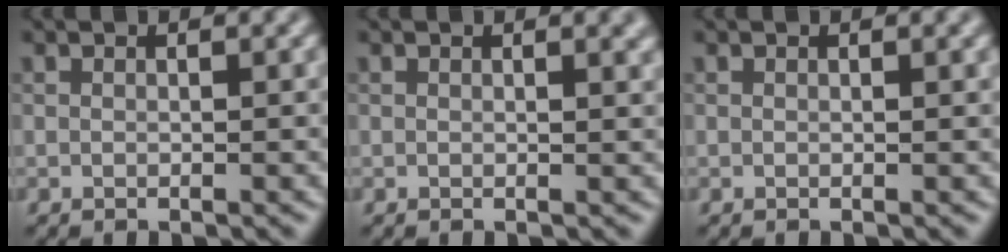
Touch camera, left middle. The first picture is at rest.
{"total": 1.7, "force": [0.9, 0.7, 1.3], "torque": [-0.009, 0.003, 0.007]}
{"total": 0.7, "force": [0.3, 0.3, 0.5], "torque": [-0.003, 0.004, 0.002]}